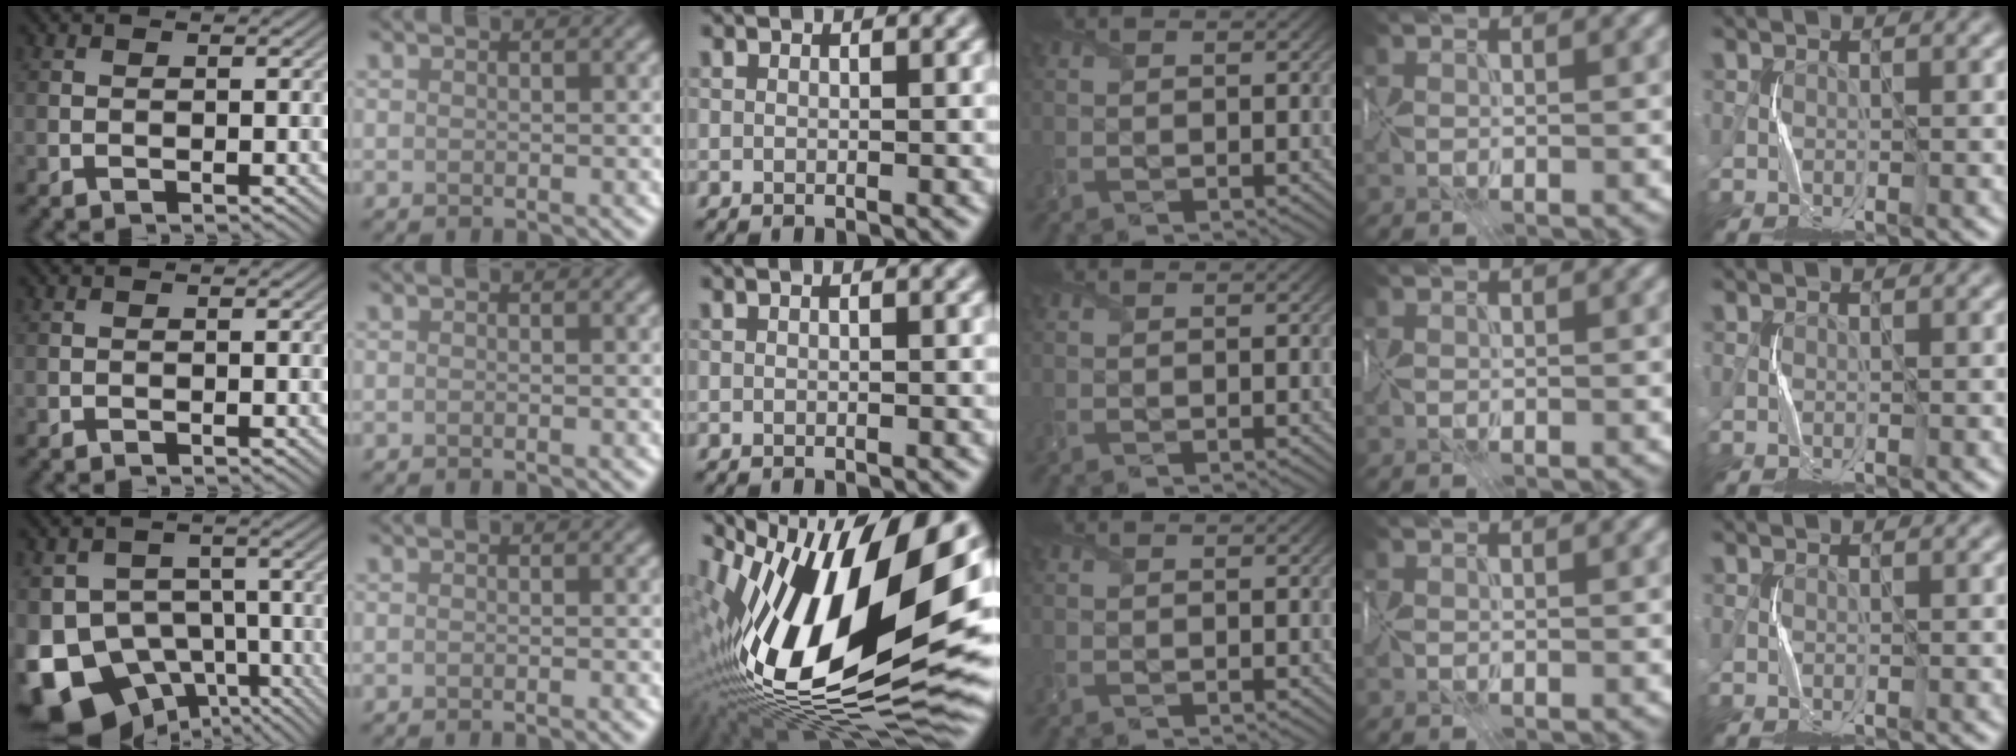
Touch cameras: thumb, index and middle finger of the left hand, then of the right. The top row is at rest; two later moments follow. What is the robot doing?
{"motion": "wrap", "object": "receipt paper"}